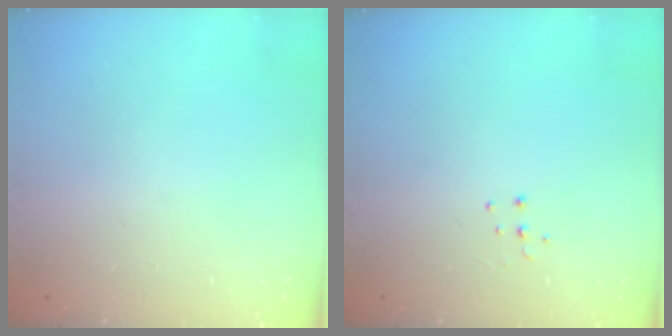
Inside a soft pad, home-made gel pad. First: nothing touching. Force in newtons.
{"total": 4.3, "press": 4.3, "slide": 0.3}